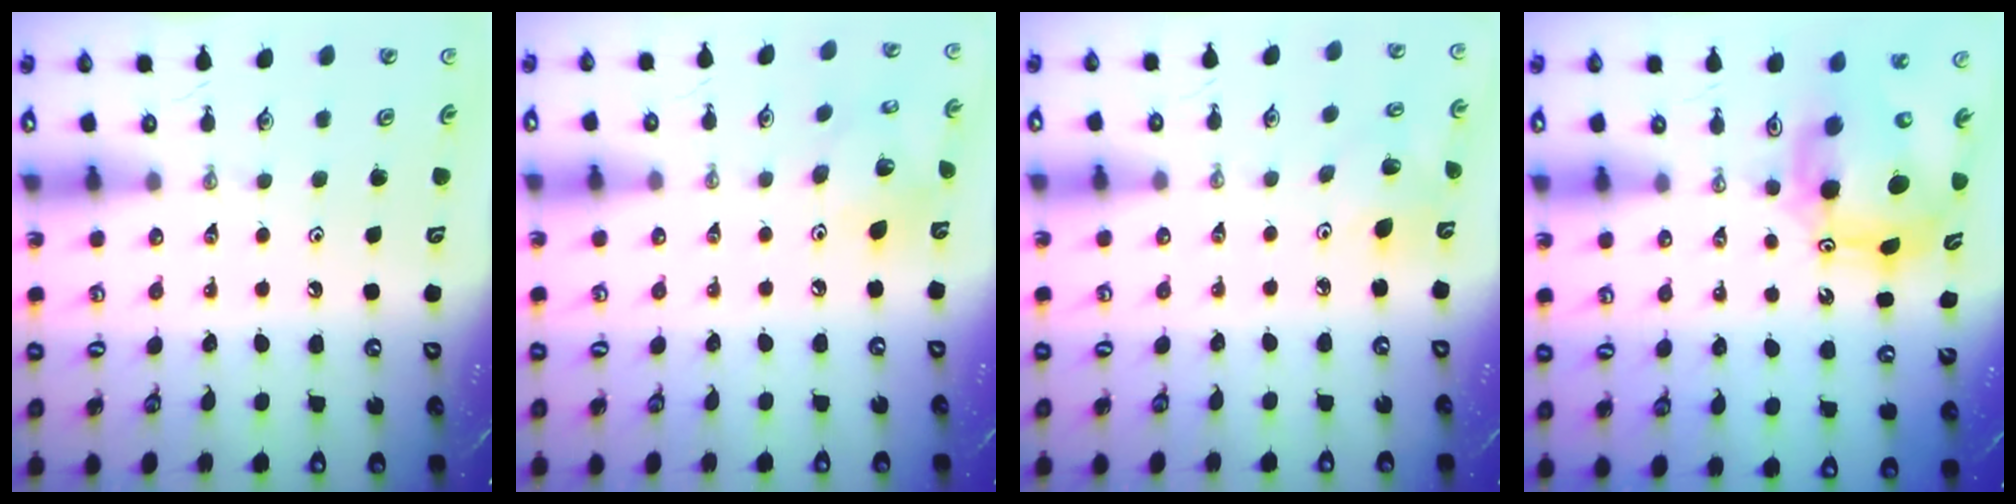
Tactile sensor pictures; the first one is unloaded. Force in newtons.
{"total": 9.0, "press": 9.0, "slide": 0.4}
{"total": 6.5, "press": 6.3, "slide": 1.5}
{"total": 11.3, "press": 11.2, "slide": 1.1}